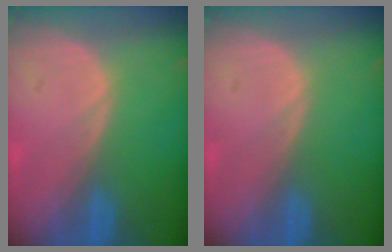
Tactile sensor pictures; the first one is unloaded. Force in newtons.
{"total": 0.0}